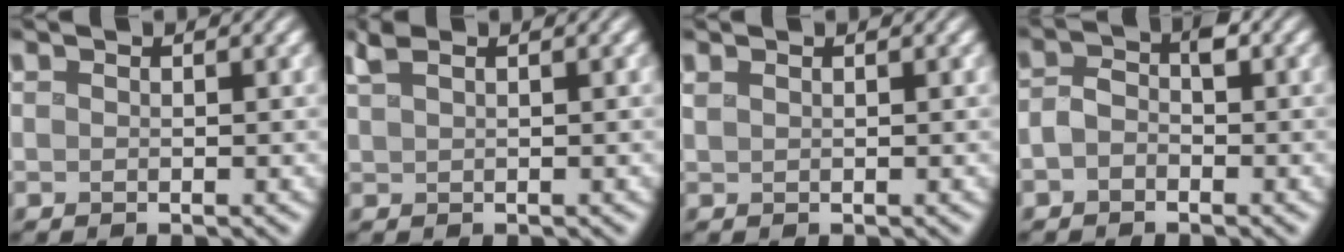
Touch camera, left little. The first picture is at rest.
{"total": 2.1, "force": [1.4, 0.6, 1.4], "torque": [-0.024, 0.011, 0.029]}
{"total": 0.7, "force": [0.5, 0.2, 0.3], "torque": [-0.009, 0.004, 0.012]}
{"total": 2.4, "force": [-0.7, 1.5, 1.6], "torque": [-0.031, 0.008, -0.021]}